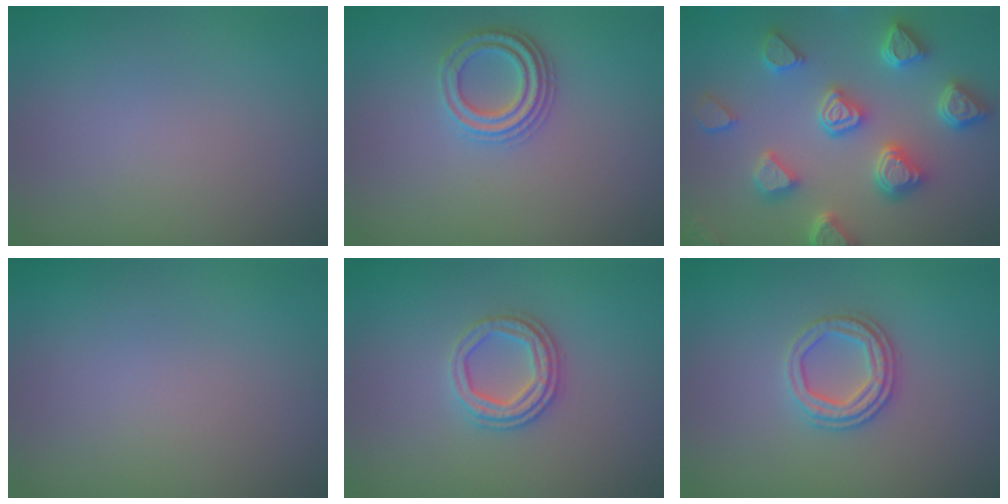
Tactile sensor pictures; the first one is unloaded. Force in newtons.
{"total": 2.7, "press": 2.6, "slide": 0.8}
{"total": 6.0, "press": 5.8, "slide": 1.8}
{"total": 0.0}
{"total": 2.9, "press": 2.7, "slide": 1.0}
{"total": 2.9, "press": 2.7, "slide": 1.0}